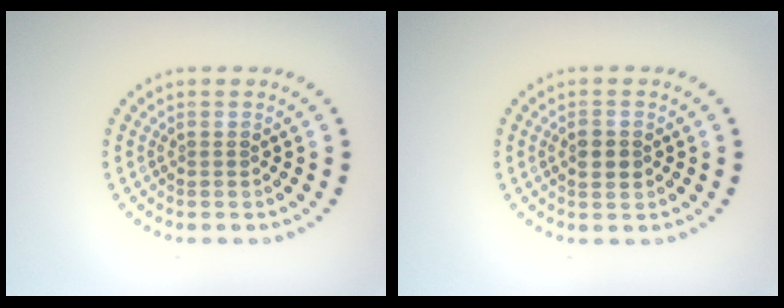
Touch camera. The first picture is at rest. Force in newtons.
{"total": 2.2, "press": 2.2, "slide": 0.0}